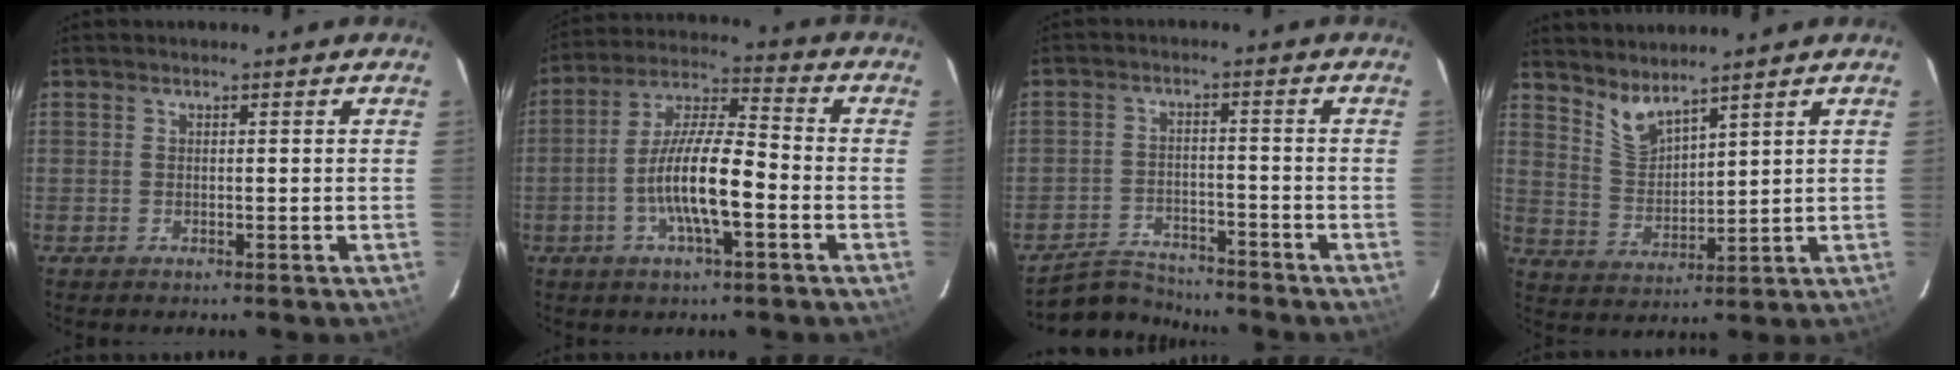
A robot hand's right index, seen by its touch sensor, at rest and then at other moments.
{"total": 12.0, "force": [-3.8, 2.7, 11.0], "torque": [-0.218, 0.001, -0.074]}
{"total": 6.8, "force": [-6.5, 1.9, 0.0], "torque": [-0.027, 0.011, -0.111]}
{"total": 5.9, "force": [5.0, 1.3, 2.7], "torque": [-0.051, -0.007, 0.107]}